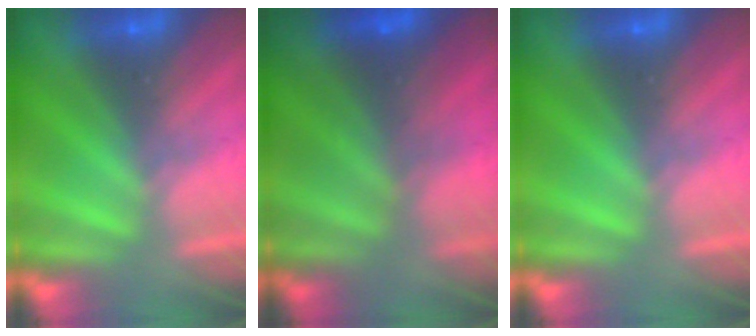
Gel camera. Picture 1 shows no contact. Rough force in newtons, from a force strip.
{"total": 5.8}
{"total": 0.0}